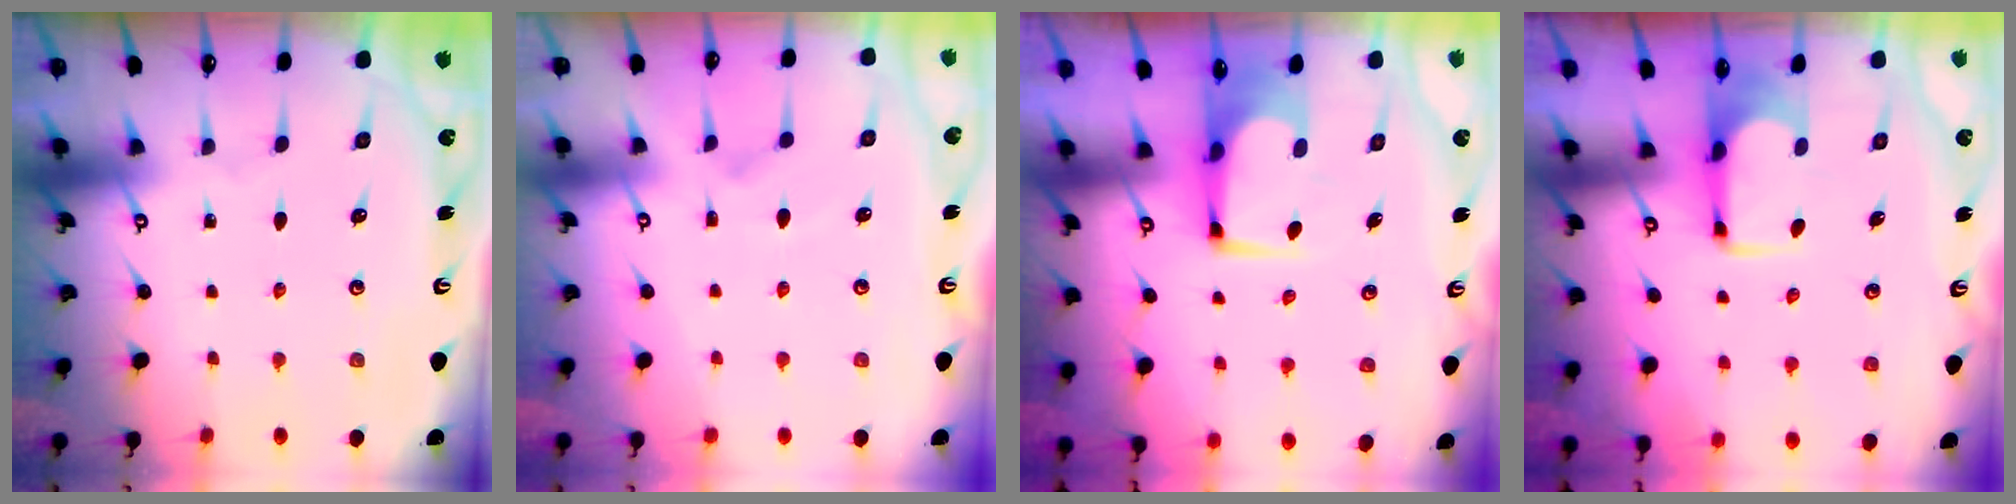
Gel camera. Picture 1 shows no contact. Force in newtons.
{"total": 2.2, "press": 1.7, "slide": 1.4}
{"total": 1.6, "press": 1.5, "slide": 0.2}
{"total": 3.5, "press": 3.5, "slide": 0.2}